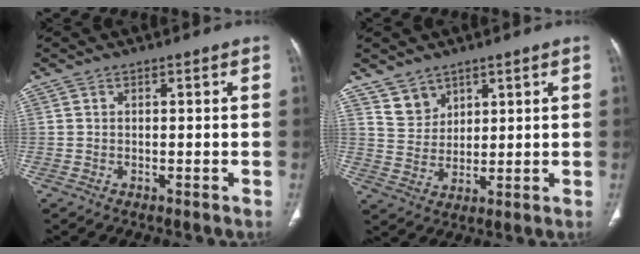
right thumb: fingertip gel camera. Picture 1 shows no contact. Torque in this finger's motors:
{"motor_torque": [-0.52, 0.43, 0.21, -0.04, -0.01]}